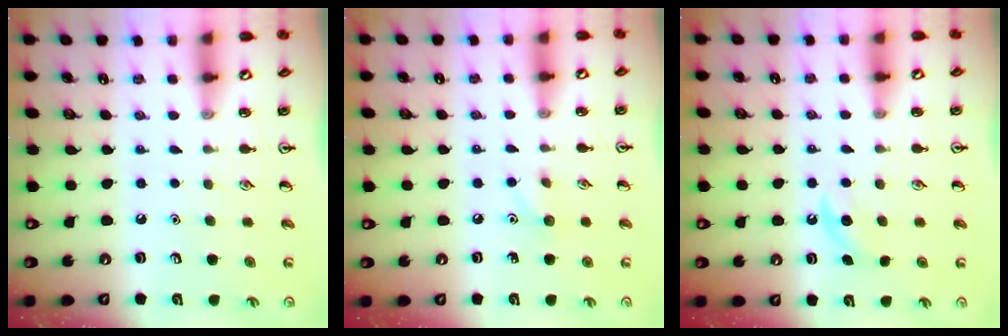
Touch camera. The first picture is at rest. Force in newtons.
{"total": 5.6, "press": 5.4, "slide": 1.6}
{"total": 5.6, "press": 5.3, "slide": 1.9}